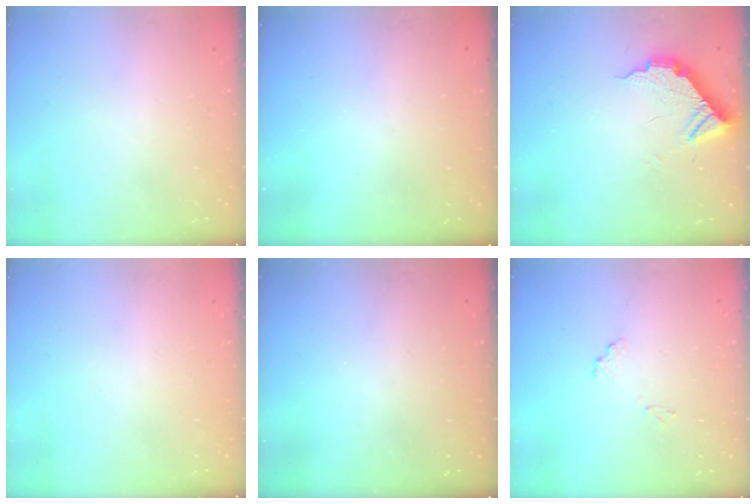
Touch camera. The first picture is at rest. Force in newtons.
{"total": 3.2, "press": 3.2, "slide": 0.1}
{"total": 11.0, "press": 11.0, "slide": 0.6}
{"total": 0.0}
{"total": 3.1, "press": 3.1, "slide": 0.1}
{"total": 6.2, "press": 6.2, "slide": 0.2}